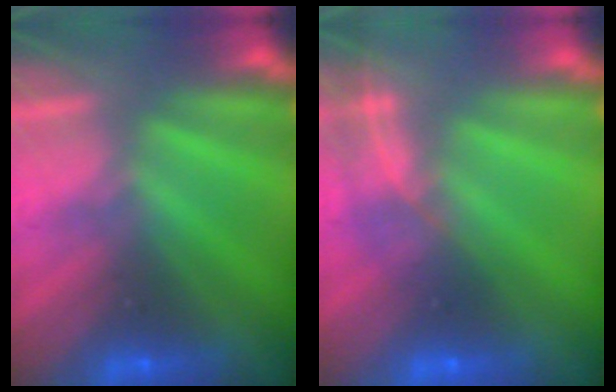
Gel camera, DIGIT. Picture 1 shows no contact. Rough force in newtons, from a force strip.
{"total": 1.6}